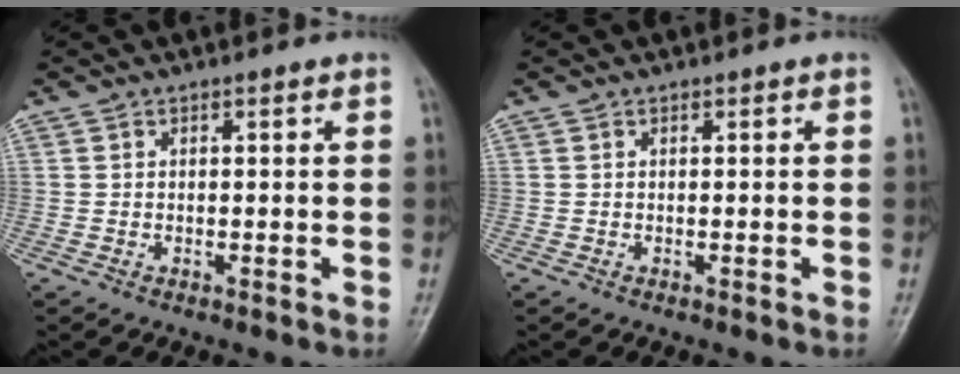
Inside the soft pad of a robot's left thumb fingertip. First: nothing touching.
{"total": 0.0}